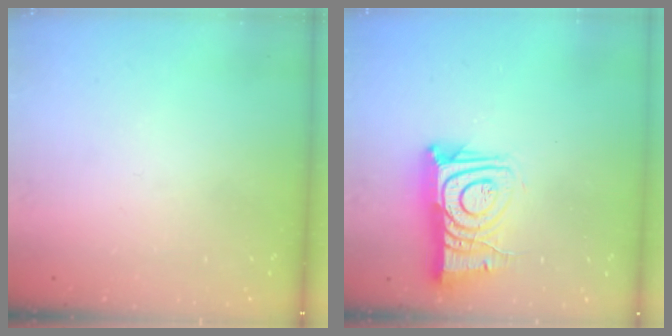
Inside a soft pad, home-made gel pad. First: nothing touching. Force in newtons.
{"total": 14.8, "press": 14.7, "slide": 1.6}